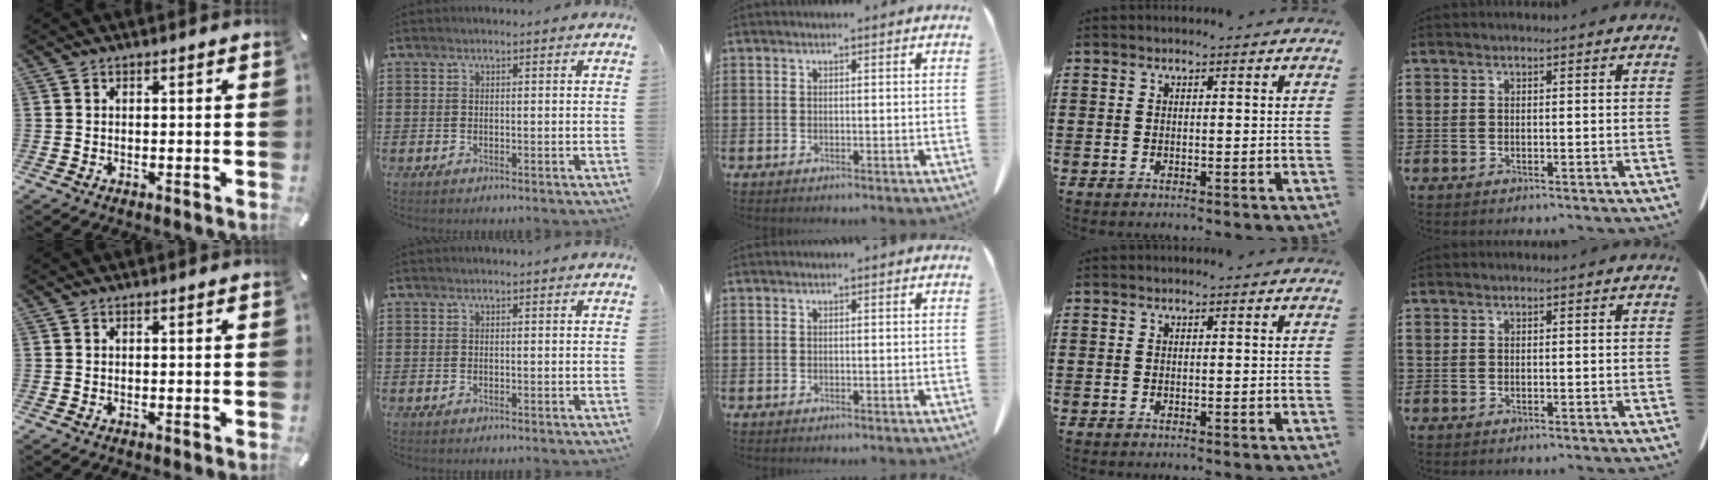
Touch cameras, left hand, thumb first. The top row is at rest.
{}